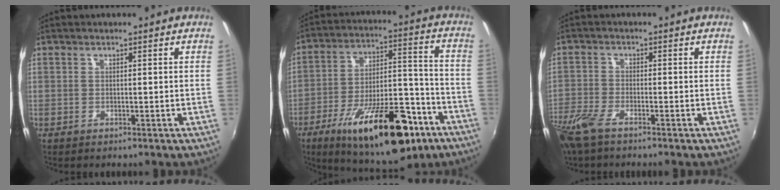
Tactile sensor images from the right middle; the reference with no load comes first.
{"total": 24.2, "force": [-14.0, 8.9, 17.6], "torque": [-0.286, -0.009, -0.204]}
{"total": 6.6, "force": [-5.1, 1.6, 4.0], "torque": [-0.105, -0.021, -0.104]}